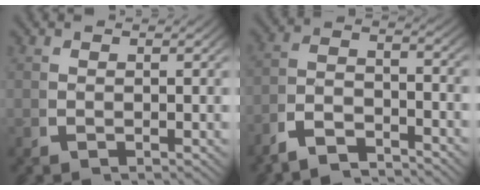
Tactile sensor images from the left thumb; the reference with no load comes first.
{"total": 4.6, "force": [-2.9, 2.1, 2.9], "torque": [-0.048, -0.014, -0.055]}